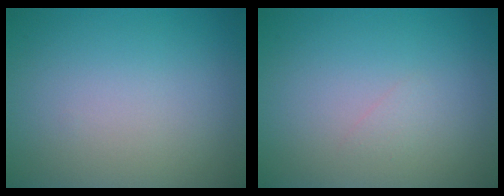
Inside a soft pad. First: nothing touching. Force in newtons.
{"total": 0.6, "press": 0.6, "slide": 0.0}